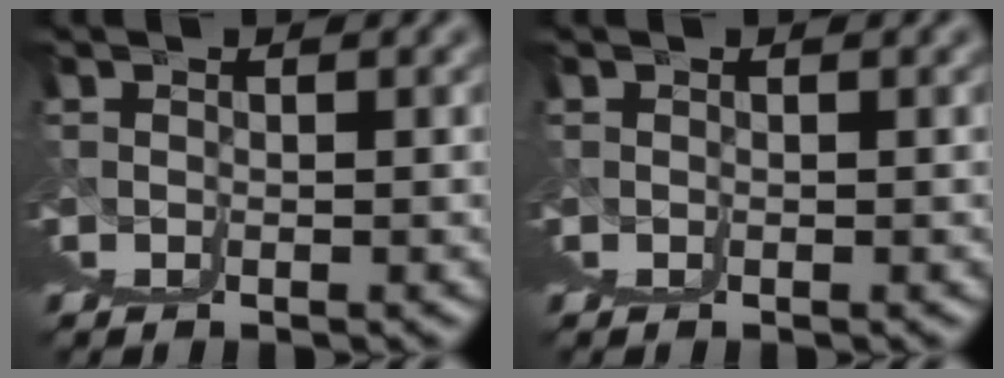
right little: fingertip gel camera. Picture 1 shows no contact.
{"total": 0.0}